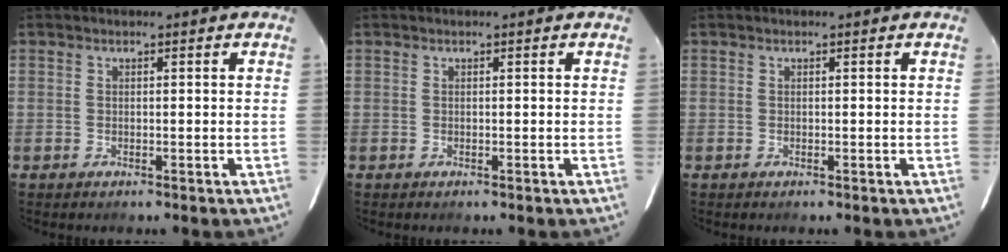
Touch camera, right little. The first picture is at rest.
{"total": 0.0}
{"total": 0.0}